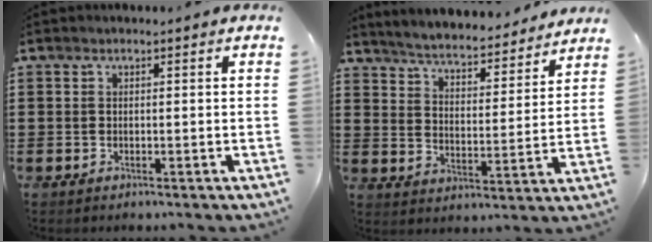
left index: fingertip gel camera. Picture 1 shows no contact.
{"total": 4.5, "force": [4.4, -0.3, 0.6], "torque": [-0.036, -0.040, 0.069]}